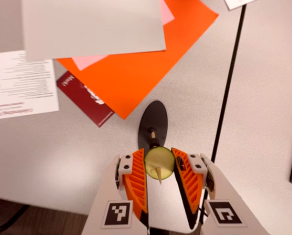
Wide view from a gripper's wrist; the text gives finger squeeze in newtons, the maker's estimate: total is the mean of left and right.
{"total": 9.1, "left": 8.9, "right": 9.4}